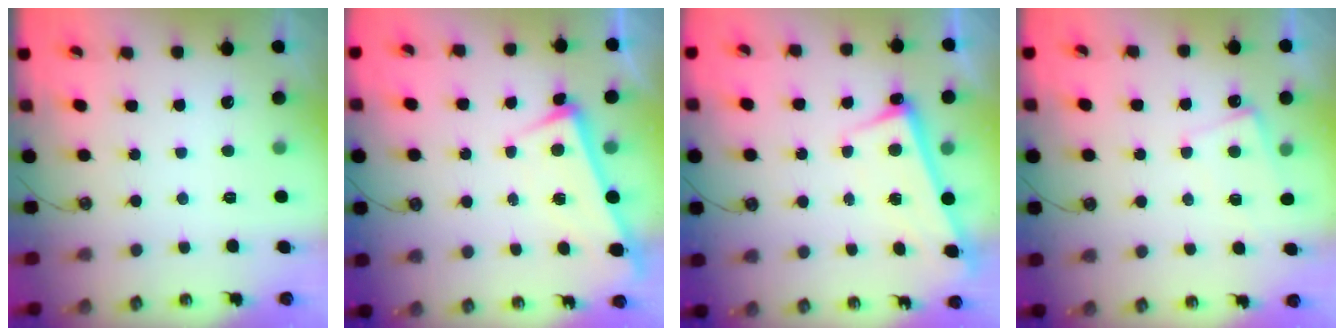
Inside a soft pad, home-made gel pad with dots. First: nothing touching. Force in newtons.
{"total": 1.6, "press": 1.5, "slide": 0.5}
{"total": 2.7, "press": 2.7, "slide": 0.6}
{"total": 3.8, "press": 3.7, "slide": 0.4}